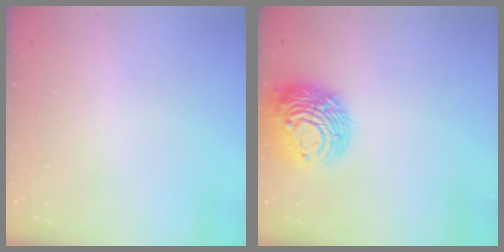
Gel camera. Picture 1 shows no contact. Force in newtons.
{"total": 13.4, "press": 13.3, "slide": 1.7}